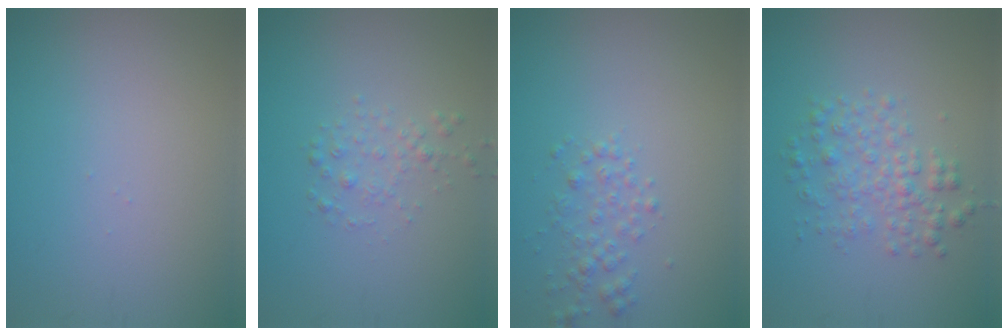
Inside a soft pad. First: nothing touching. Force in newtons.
{"total": 1.4, "press": 1.4, "slide": 0.1}
{"total": 1.9, "press": 1.9, "slide": 0.1}
{"total": 3.1, "press": 3.1, "slide": 0.0}